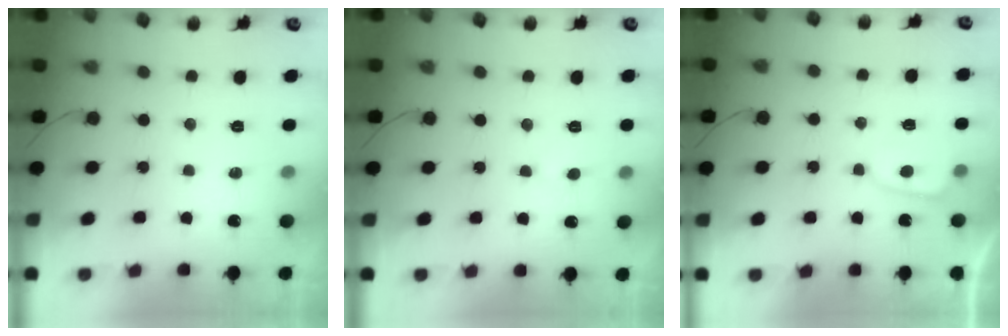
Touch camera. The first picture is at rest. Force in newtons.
{"total": 3.0, "press": 3.0, "slide": 0.2}
{"total": 2.8, "press": 2.8, "slide": 0.3}